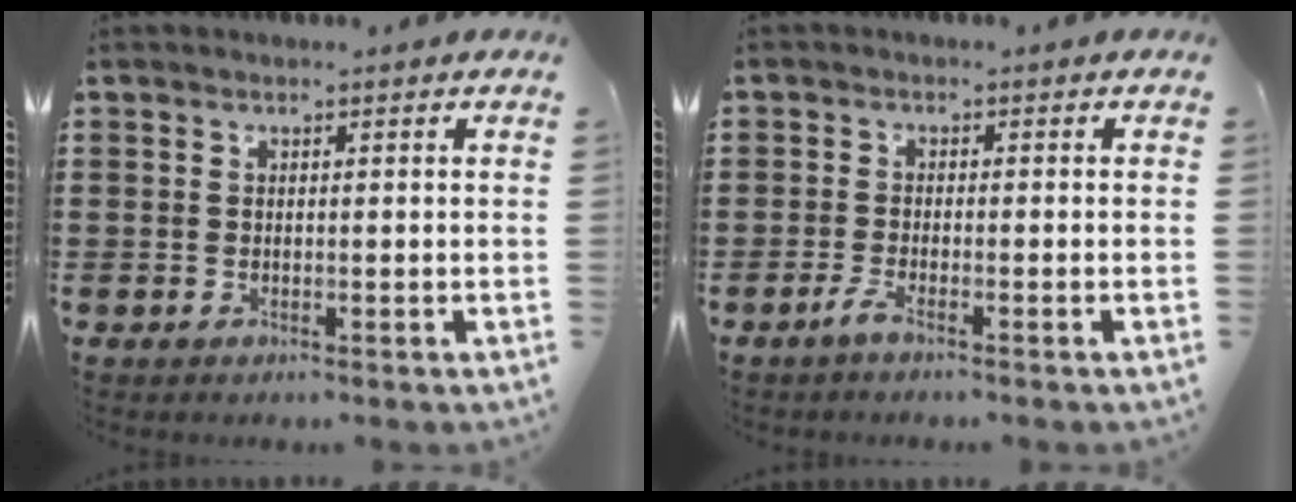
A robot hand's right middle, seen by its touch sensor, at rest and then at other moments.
{"total": 2.1, "force": [-1.3, 0.1, 1.6], "torque": [-0.036, -0.006, -0.025]}